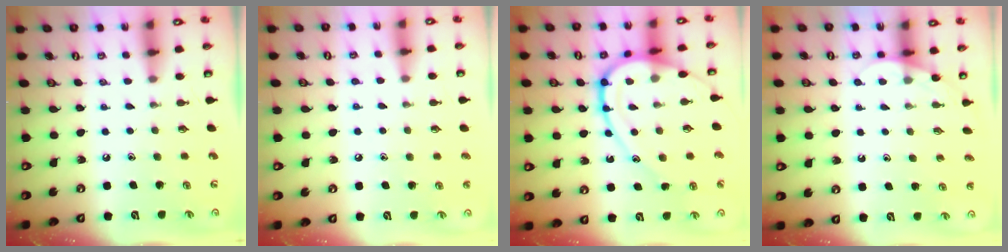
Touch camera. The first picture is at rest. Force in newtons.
{"total": 4.3, "press": 4.3, "slide": 0.5}
{"total": 14.7, "press": 14.7, "slide": 1.1}
{"total": 4.0, "press": 4.0, "slide": 0.3}